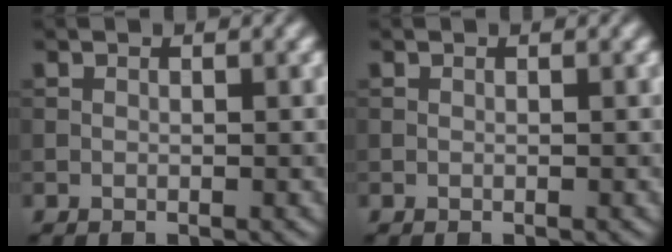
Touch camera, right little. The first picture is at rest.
{"total": 0.0}